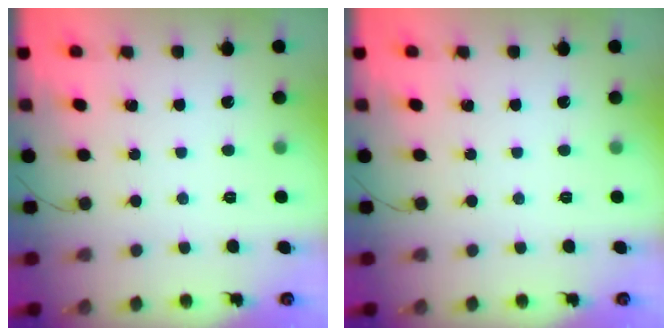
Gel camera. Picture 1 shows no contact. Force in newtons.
{"total": 0.0}